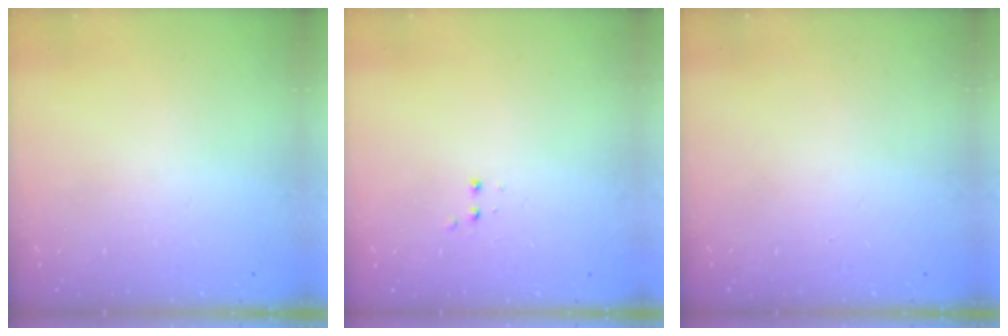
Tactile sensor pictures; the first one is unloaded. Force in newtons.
{"total": 2.8, "press": 2.8, "slide": 0.6}
{"total": 0.0}